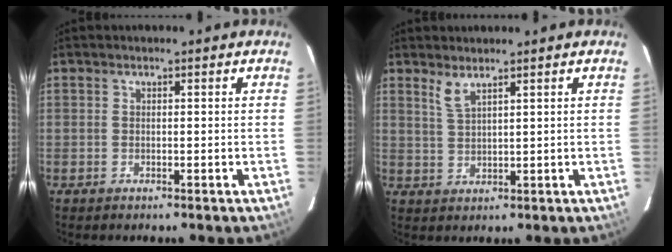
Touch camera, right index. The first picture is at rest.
{"total": 2.7, "force": [2.1, 0.2, 1.7], "torque": [-0.037, -0.002, 0.043]}